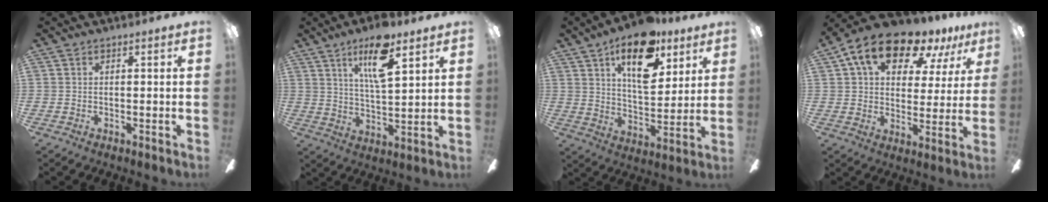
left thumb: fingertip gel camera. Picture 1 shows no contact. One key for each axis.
{"total": 12.6, "fx": 7.6, "fy": 4.0, "fz": 9.2, "tx": -0.151, "ty": -0.030, "tz": 0.126}
{"total": 18.0, "fx": 10.3, "fy": 8.6, "fz": 11.9, "tx": -0.175, "ty": -0.041, "tz": 0.172}
{"total": 16.0, "fx": 10.4, "fy": 8.3, "fz": 8.8, "tx": -0.156, "ty": -0.049, "tz": 0.184}